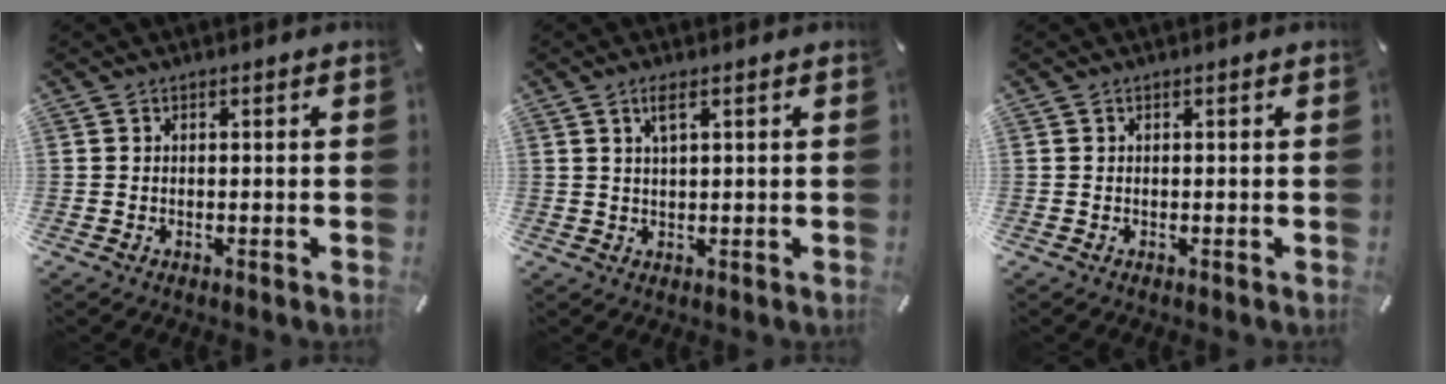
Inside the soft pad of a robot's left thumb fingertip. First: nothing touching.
{"total": 3.1, "force": [1.6, 0.7, 2.6], "torque": [-0.056, 0.004, 0.028]}
{"total": 0.0}